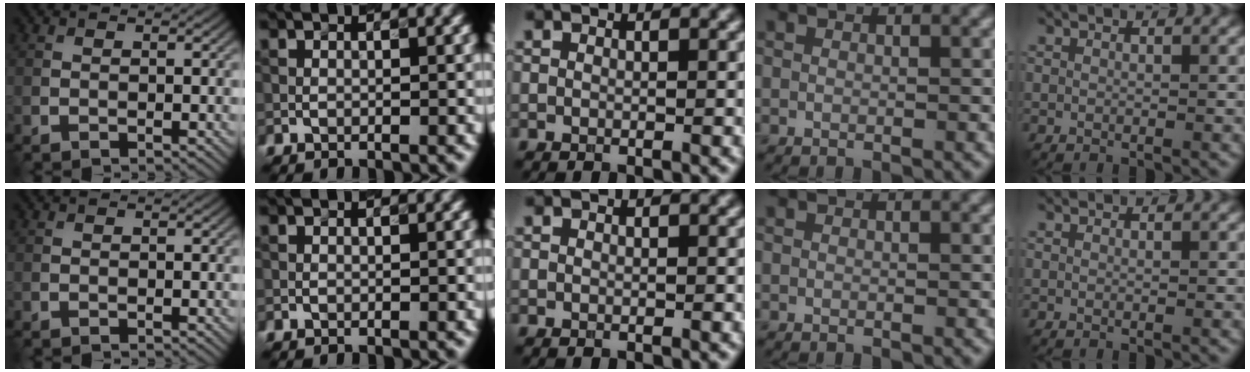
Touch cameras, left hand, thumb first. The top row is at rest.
{"little": {"total": 0.6, "force": [0.6, 0.1, 0.1], "torque": [-0.004, -0.002, 0.007]}}